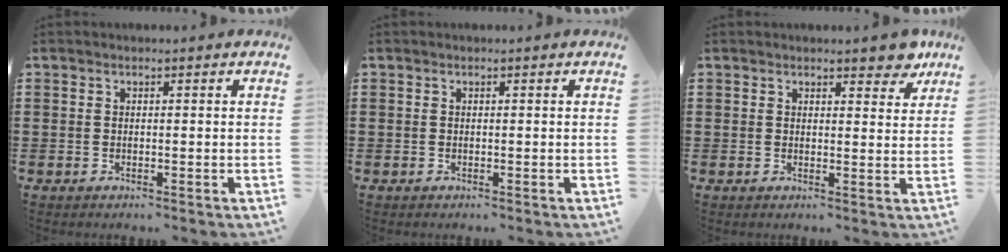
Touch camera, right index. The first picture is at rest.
{"total": 0.0}
{"total": 3.6, "force": [3.0, 1.3, 1.5], "torque": [-0.013, -0.006, 0.051]}